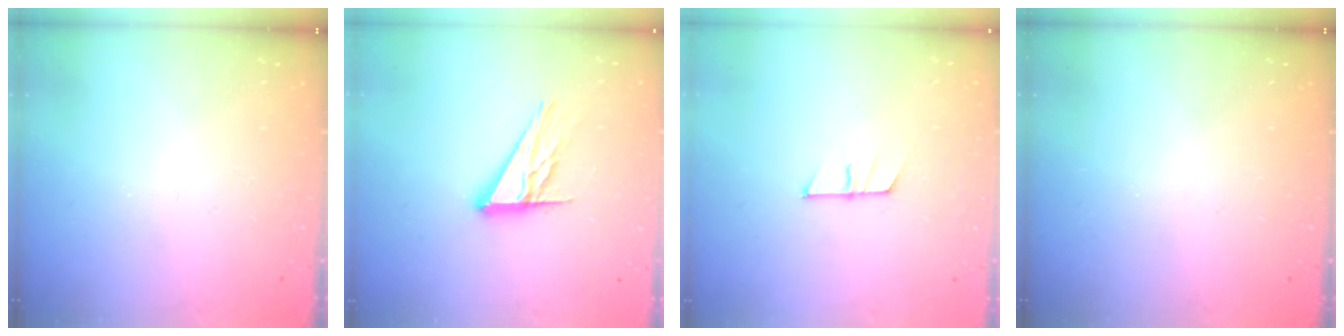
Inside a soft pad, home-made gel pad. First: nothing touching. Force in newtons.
{"total": 12.3, "press": 12.3, "slide": 1.2}
{"total": 7.1, "press": 7.1, "slide": 0.6}
{"total": 0.0}